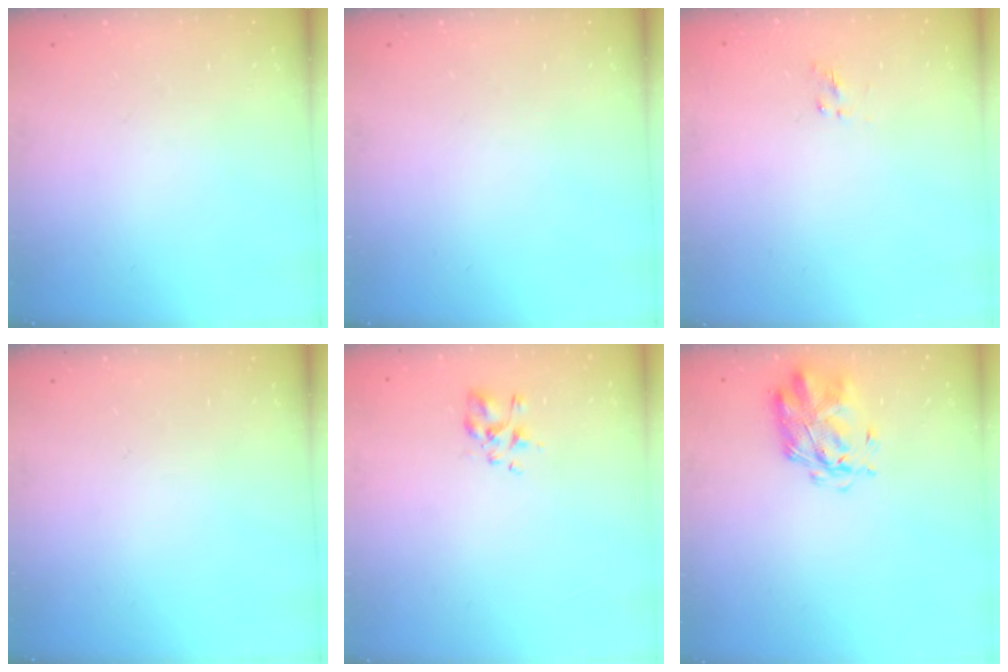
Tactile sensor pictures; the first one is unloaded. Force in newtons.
{"total": 0.0}
{"total": 1.3, "press": 1.2, "slide": 0.6}
{"total": 0.0}
{"total": 1.9, "press": 1.7, "slide": 0.7}
{"total": 2.9, "press": 2.8, "slide": 0.8}